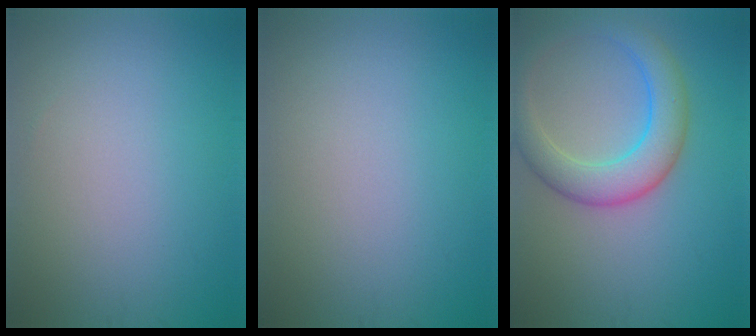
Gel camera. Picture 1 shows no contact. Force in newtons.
{"total": 0.0}
{"total": 5.6, "press": 5.6, "slide": 0.4}